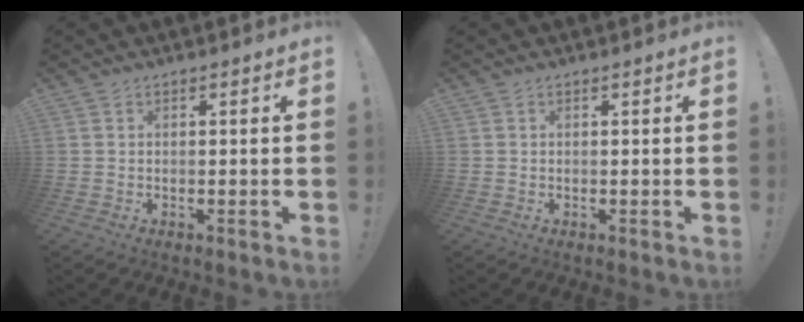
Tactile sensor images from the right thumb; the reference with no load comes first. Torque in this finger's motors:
{"motor_torque": [0.03, 0.15, 0.07, 0.08, 0.00]}